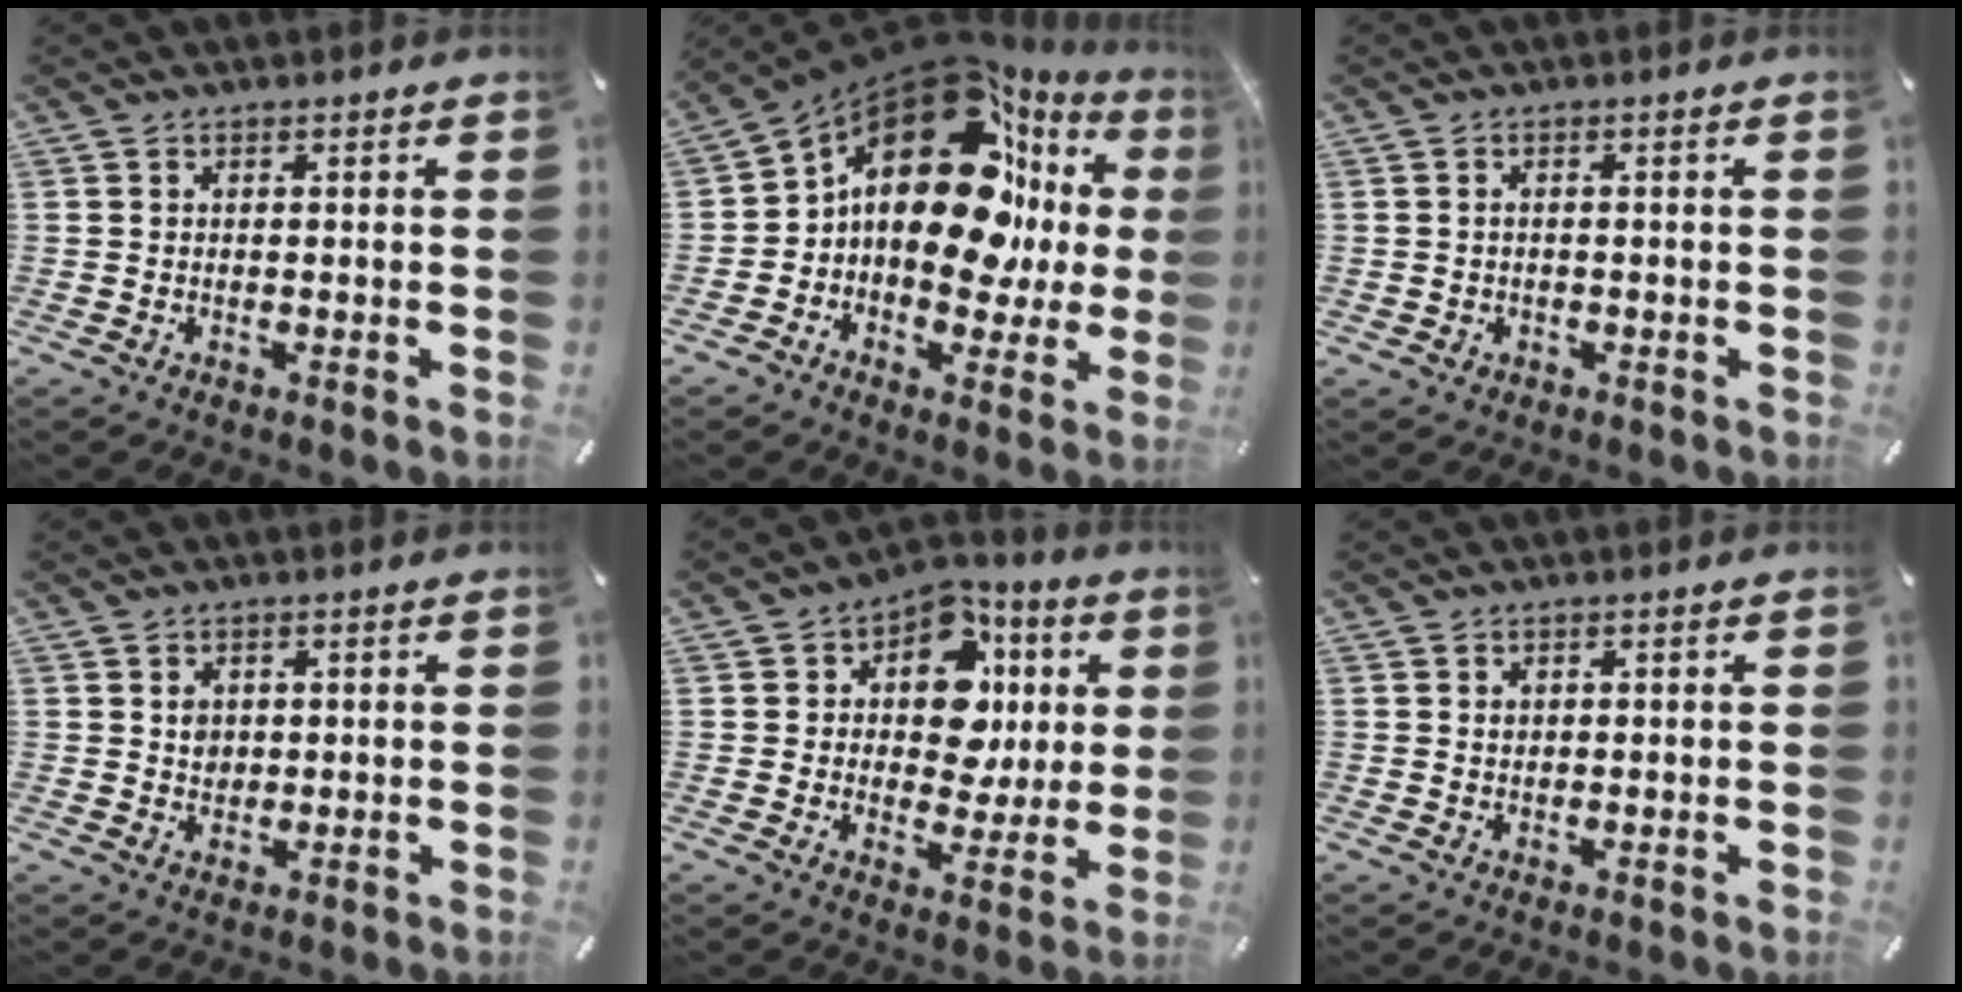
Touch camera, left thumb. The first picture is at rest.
{"total": 22.4, "force": [5.8, 14.0, 16.5], "torque": [-0.280, -0.058, 0.095]}
{"total": 1.4, "force": [-0.1, 1.2, 0.8], "torque": [-0.018, 0.005, -0.005]}
{"total": 2.6, "force": [0.7, 2.4, 0.7], "torque": [-0.002, -0.002, 0.008]}
{"total": 13.5, "force": [3.6, 9.9, 8.5], "torque": [-0.122, -0.022, 0.065]}
{"total": 1.1, "force": [0.3, 1.0, 0.3], "torque": [0.001, -0.001, 0.004]}